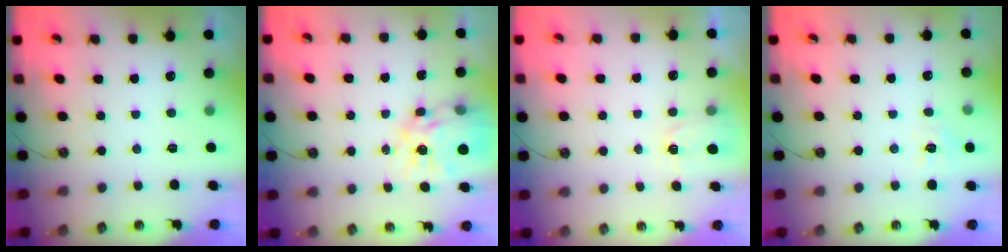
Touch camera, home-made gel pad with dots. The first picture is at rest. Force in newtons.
{"total": 16.7, "press": 16.6, "slide": 1.7}
{"total": 2.0, "press": 2.0, "slide": 0.3}
{"total": 6.7, "press": 6.6, "slide": 0.6}